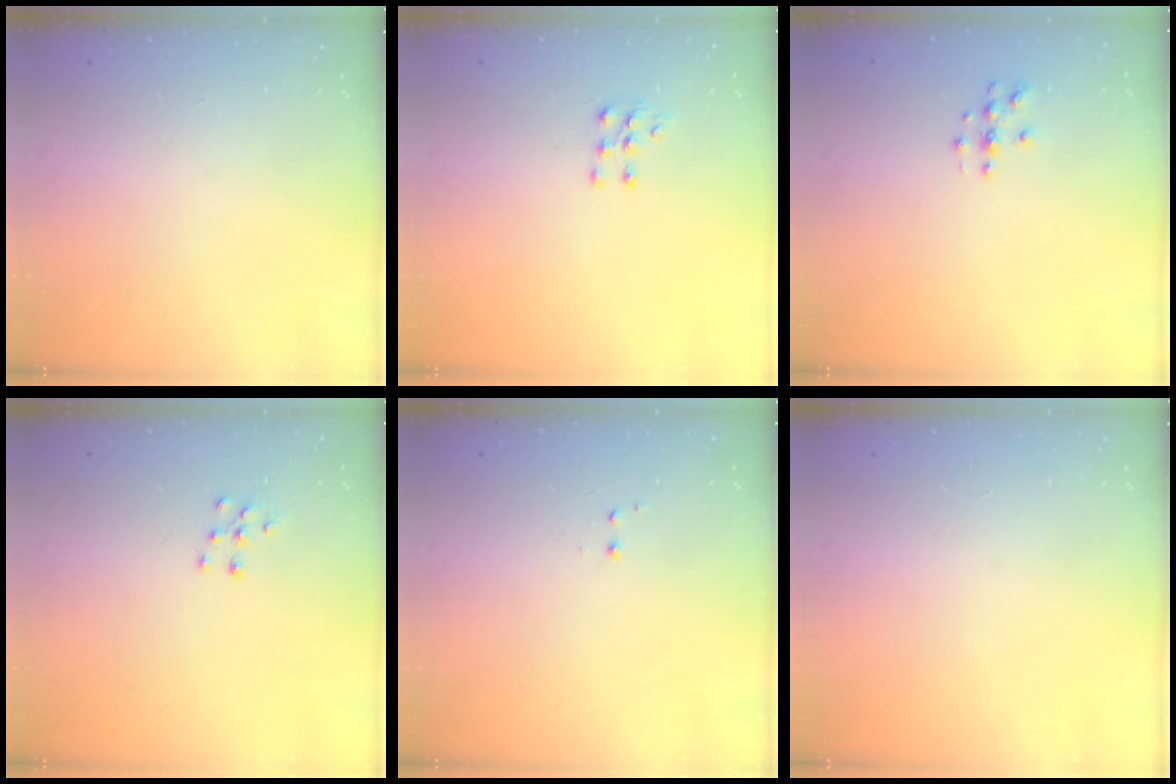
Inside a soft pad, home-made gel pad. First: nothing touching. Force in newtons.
{"total": 5.3, "press": 5.3, "slide": 0.4}
{"total": 4.0, "press": 4.0, "slide": 0.5}
{"total": 6.8, "press": 6.8, "slide": 0.4}
{"total": 1.2, "press": 1.0, "slide": 0.6}
{"total": 0.0}